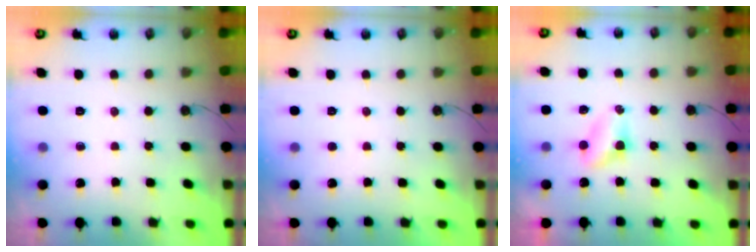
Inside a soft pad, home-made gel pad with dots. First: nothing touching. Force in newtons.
{"total": 0.0}
{"total": 3.9, "press": 3.9, "slide": 0.5}